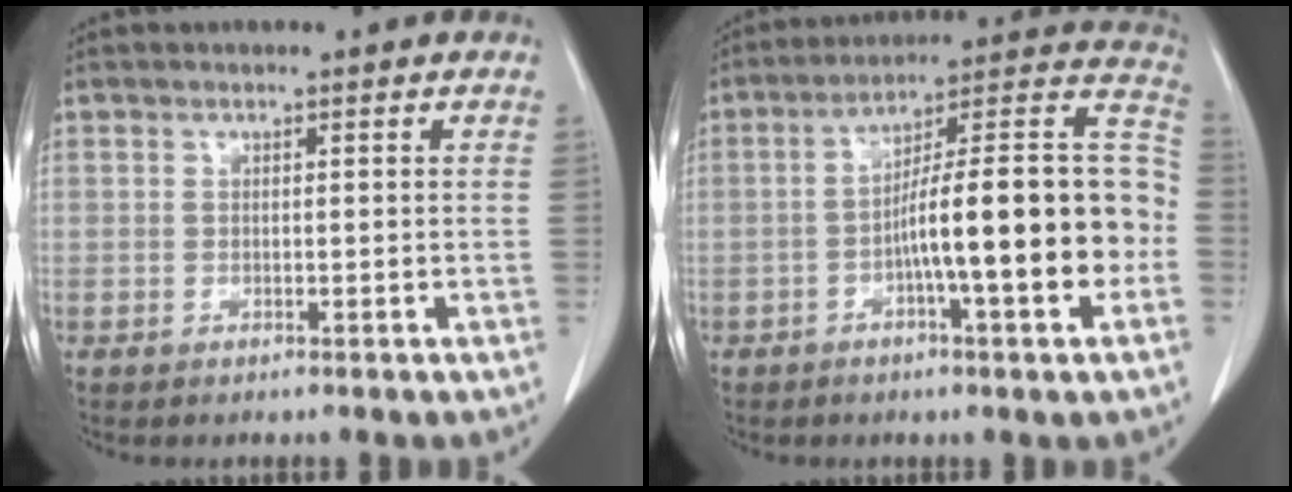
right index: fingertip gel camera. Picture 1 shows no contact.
{"total": 19.6, "force": [-3.9, 1.9, 19.1], "torque": [-0.259, 0.030, -0.060]}